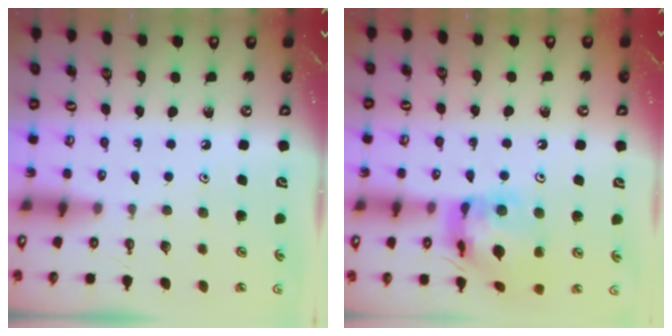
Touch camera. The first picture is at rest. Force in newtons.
{"total": 14.0, "press": 14.0, "slide": 1.3}